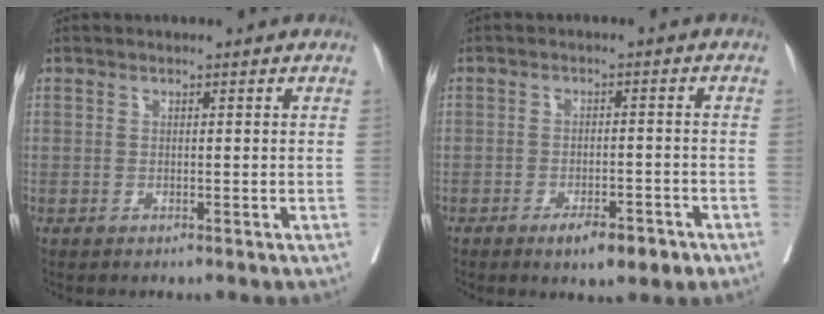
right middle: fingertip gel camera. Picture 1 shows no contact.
{"total": 5.2, "force": [-3.3, 1.4, 3.8], "torque": [-0.055, -0.002, -0.043]}